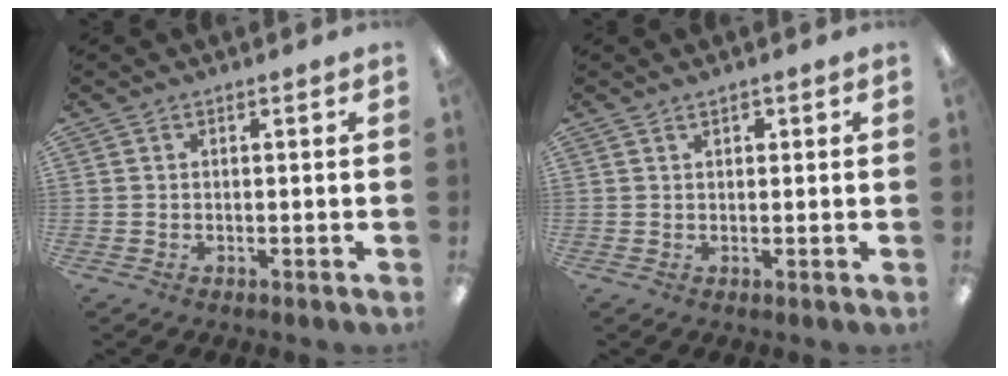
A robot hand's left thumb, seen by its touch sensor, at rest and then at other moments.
{"total": 1.5, "force": [1.0, 0.8, 0.8], "torque": [-0.008, -0.001, 0.016]}